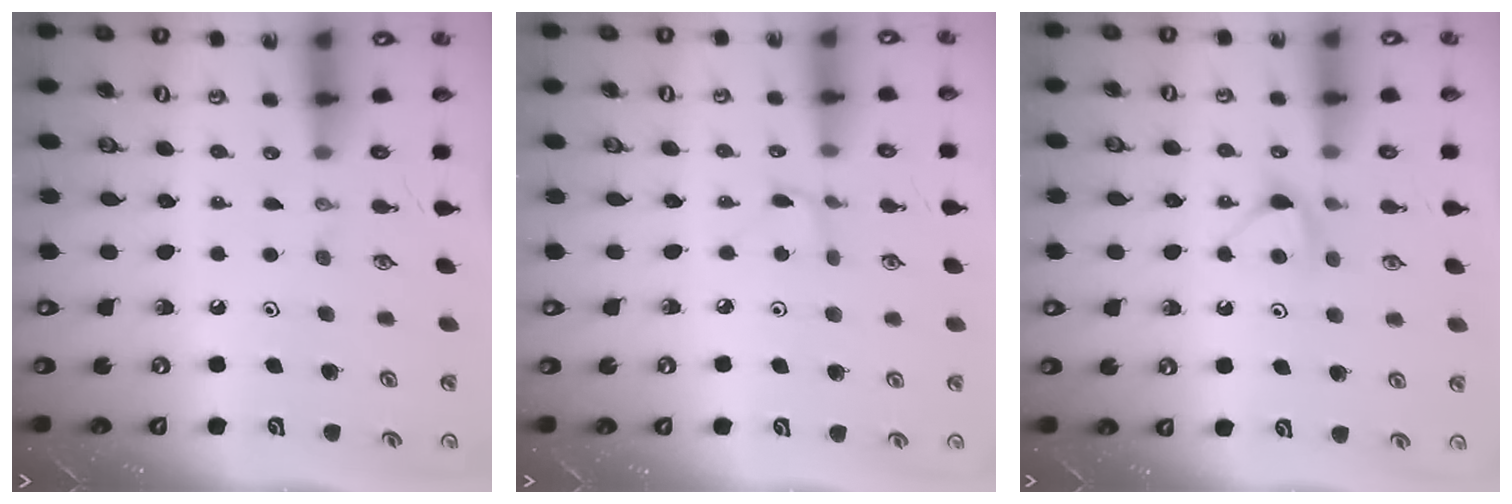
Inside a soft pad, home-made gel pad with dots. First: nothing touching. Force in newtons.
{"total": 1.9, "press": 1.9, "slide": 0.2}
{"total": 6.0, "press": 6.0, "slide": 0.8}